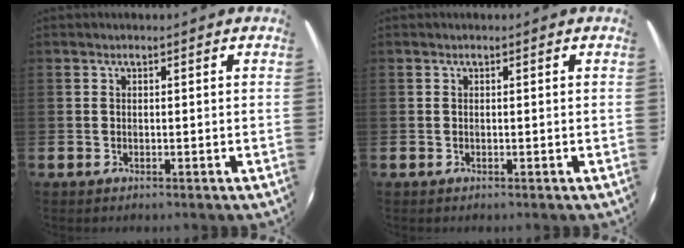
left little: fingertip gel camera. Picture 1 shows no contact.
{"total": 0.0}